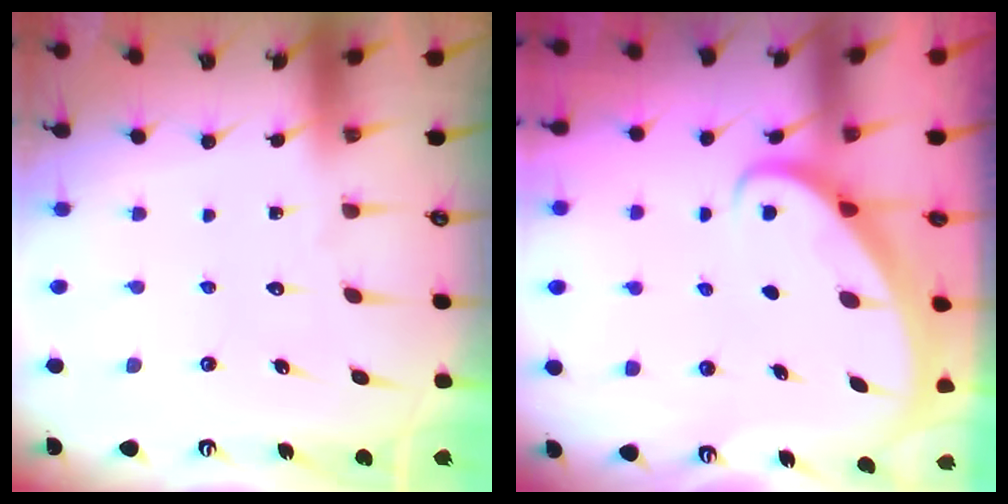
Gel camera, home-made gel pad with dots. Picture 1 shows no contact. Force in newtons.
{"total": 2.5, "press": 2.5, "slide": 0.2}